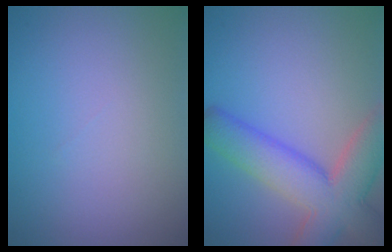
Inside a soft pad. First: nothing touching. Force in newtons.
{"total": 8.1, "press": 8.1, "slide": 0.7}